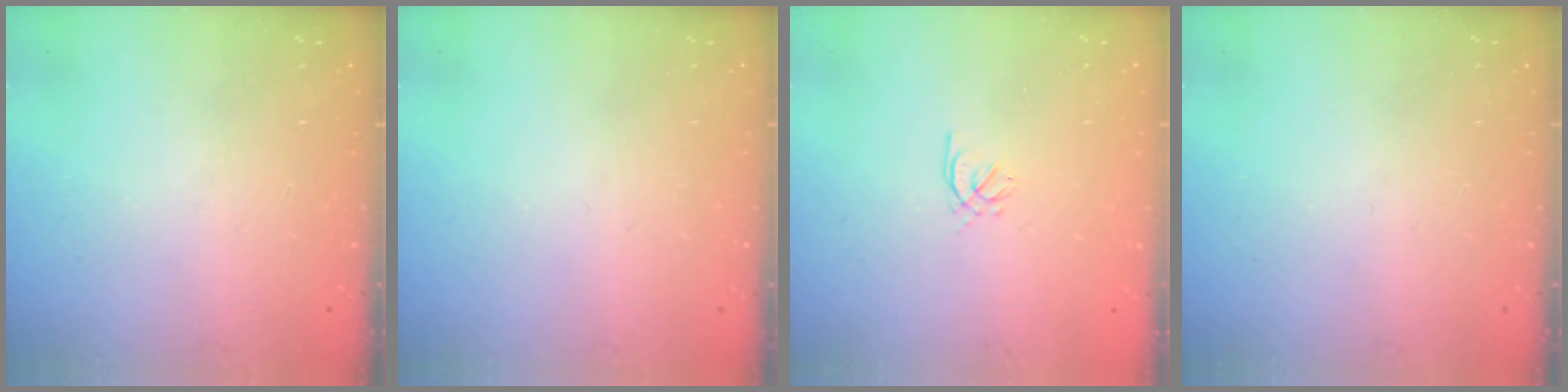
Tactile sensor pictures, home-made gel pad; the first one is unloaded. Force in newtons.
{"total": 0.0}
{"total": 0.9, "press": 0.8, "slide": 0.4}
{"total": 0.0}